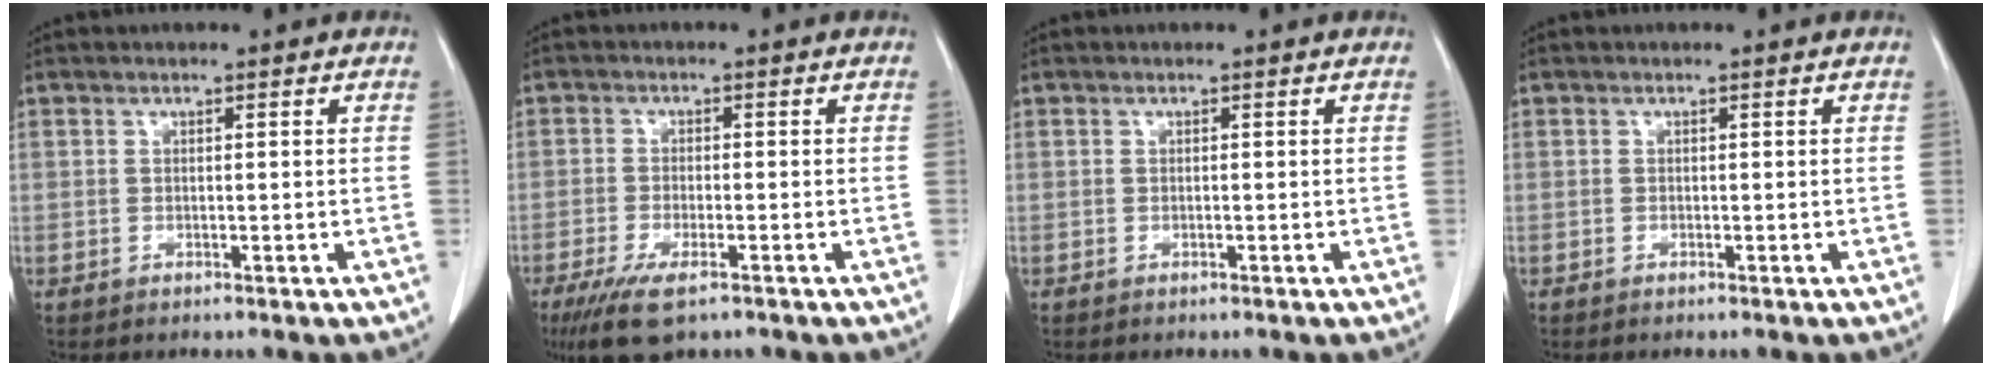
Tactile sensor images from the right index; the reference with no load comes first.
{"total": 6.7, "force": [-4.3, 1.6, 4.9], "torque": [-0.092, -0.016, -0.069]}
{"total": 0.0}
{"total": 0.0}